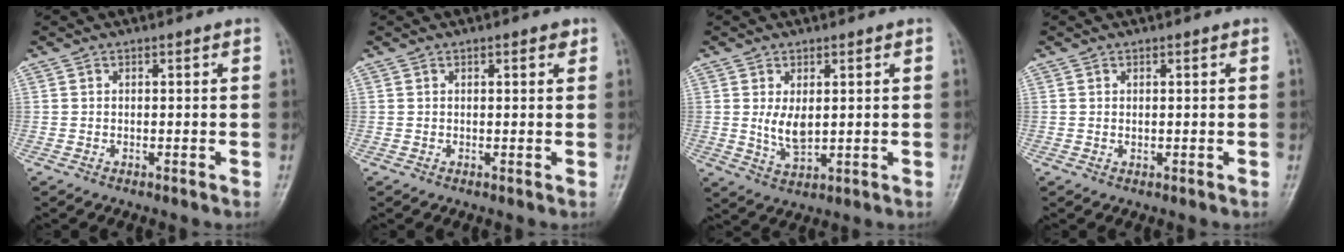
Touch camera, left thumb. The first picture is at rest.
{"total": 1.8, "force": [0.9, 0.7, 1.3], "torque": [-0.014, -0.002, 0.010]}
{"total": 5.1, "force": [0.8, 2.8, 4.2], "torque": [-0.068, -0.015, 0.021]}
{"total": 0.9, "force": [0.2, 0.5, 0.7], "torque": [-0.012, 0.000, 0.007]}